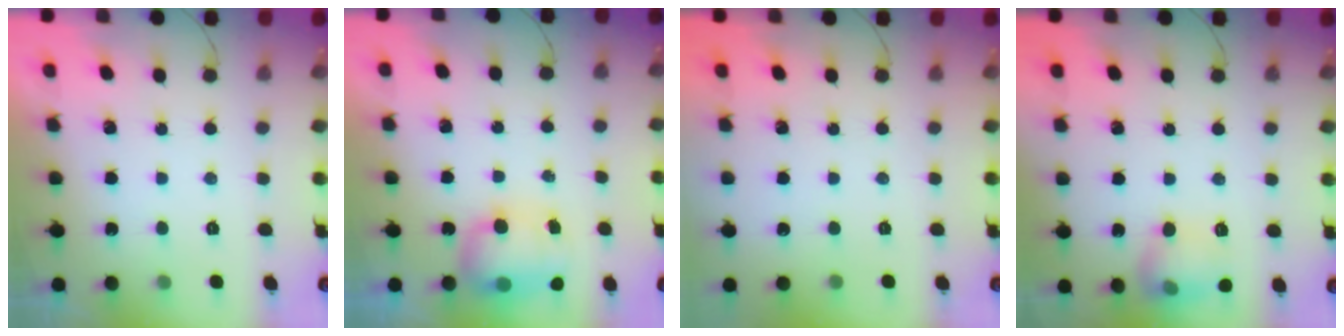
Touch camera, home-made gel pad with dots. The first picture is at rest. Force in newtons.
{"total": 11.8, "press": 9.3, "slide": 7.3}
{"total": 0.0}
{"total": 10.6, "press": 10.5, "slide": 0.6}